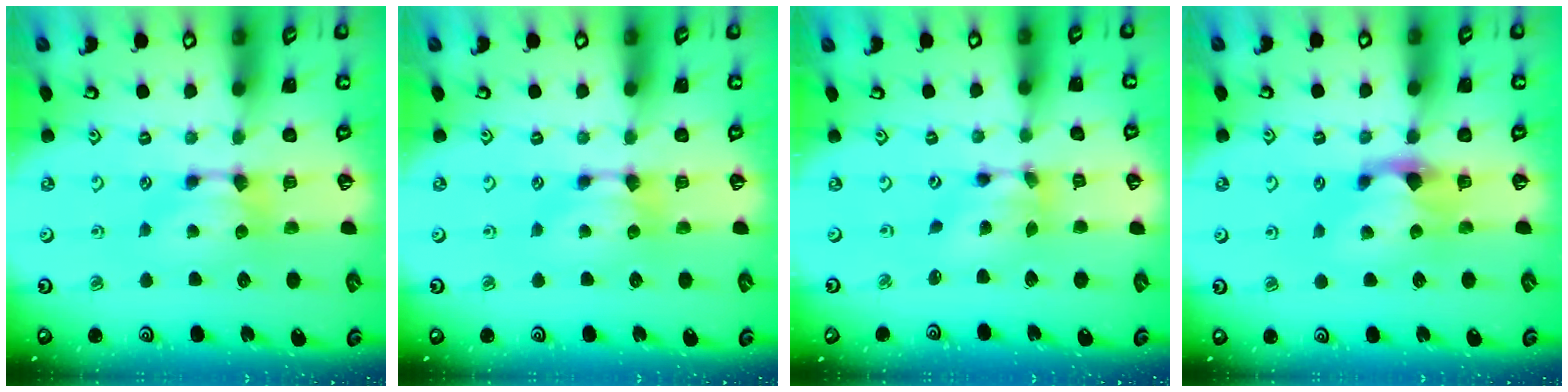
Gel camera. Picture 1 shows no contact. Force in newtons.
{"total": 0.0}
{"total": 5.6, "press": 4.9, "slide": 2.7}
{"total": 1.8, "press": 1.2, "slide": 1.4}